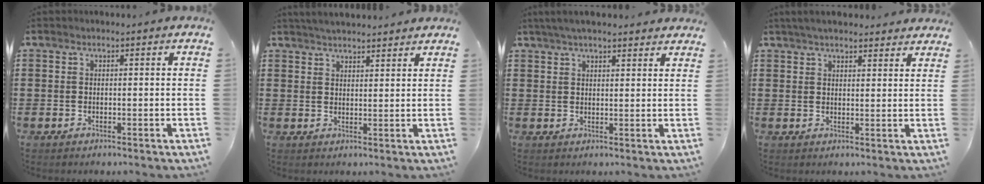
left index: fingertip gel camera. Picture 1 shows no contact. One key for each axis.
{"total": 3.1, "fx": 3.1, "fy": 0.0, "fz": 0.4, "tx": -0.014, "ty": -0.004, "tz": 0.060}
{"total": 3.6, "fx": 3.2, "fy": 0.4, "fz": 1.6, "tx": -0.038, "ty": 0.002, "tz": 0.059}
{"total": 3.6, "fx": 3.4, "fy": 0.4, "fz": 1.1, "tx": -0.030, "ty": -0.002, "tz": 0.063}